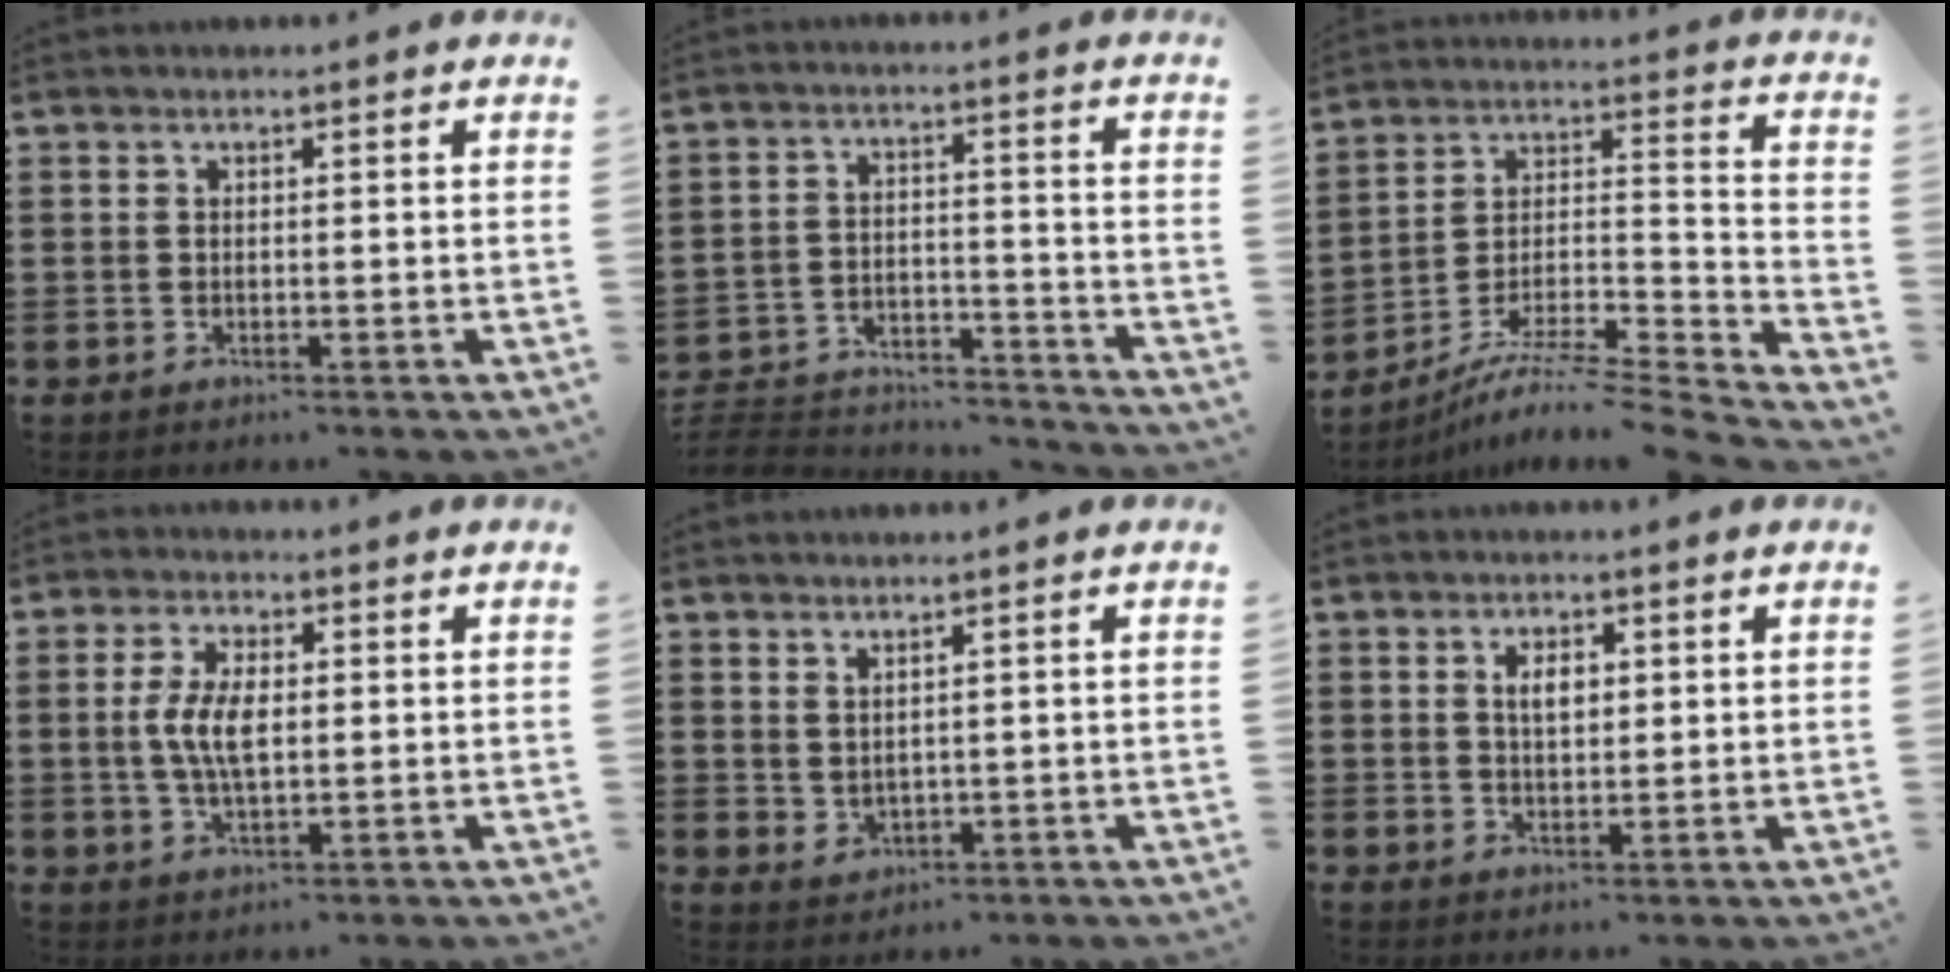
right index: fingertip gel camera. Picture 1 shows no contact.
{"total": 4.8, "force": [-4.7, 0.7, 0.7], "torque": [-0.027, 0.002, -0.099]}
{"total": 6.4, "force": [-5.5, 0.6, 3.3], "torque": [-0.056, -0.008, -0.112]}
{"total": 6.3, "force": [0.2, 2.7, 5.7], "torque": [-0.129, 0.001, -0.004]}
{"total": 2.0, "force": [1.8, 0.9, 0.4], "torque": [-0.012, 0.003, 0.035]}
{"total": 3.0, "force": [0.8, 1.6, 2.4], "torque": [-0.045, 0.003, 0.011]}